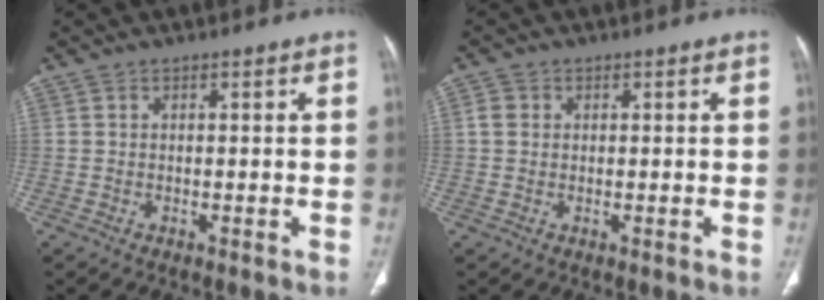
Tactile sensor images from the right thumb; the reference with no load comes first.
{"total": 2.0, "force": [0.3, 1.8, 0.9], "torque": [-0.011, 0.006, 0.003]}